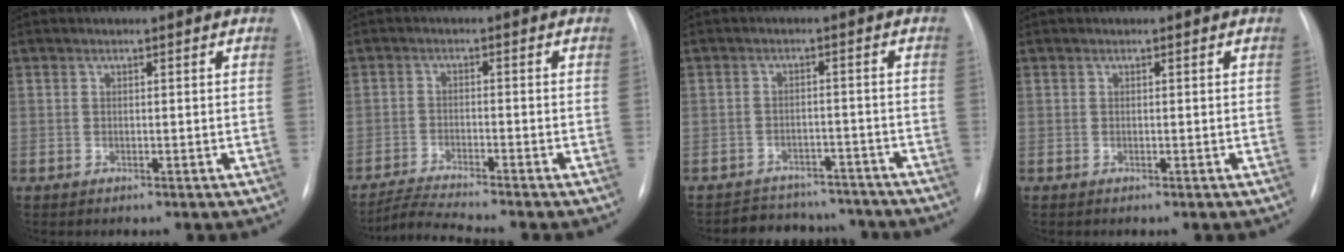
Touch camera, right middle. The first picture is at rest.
{"total": 5.6, "force": [-5.2, -1.4, 1.6], "torque": [-0.035, -0.020, -0.094]}
{"total": 10.1, "force": [-9.2, 3.9, 0.9], "torque": [-0.007, 0.022, -0.116]}
{"total": 0.0}